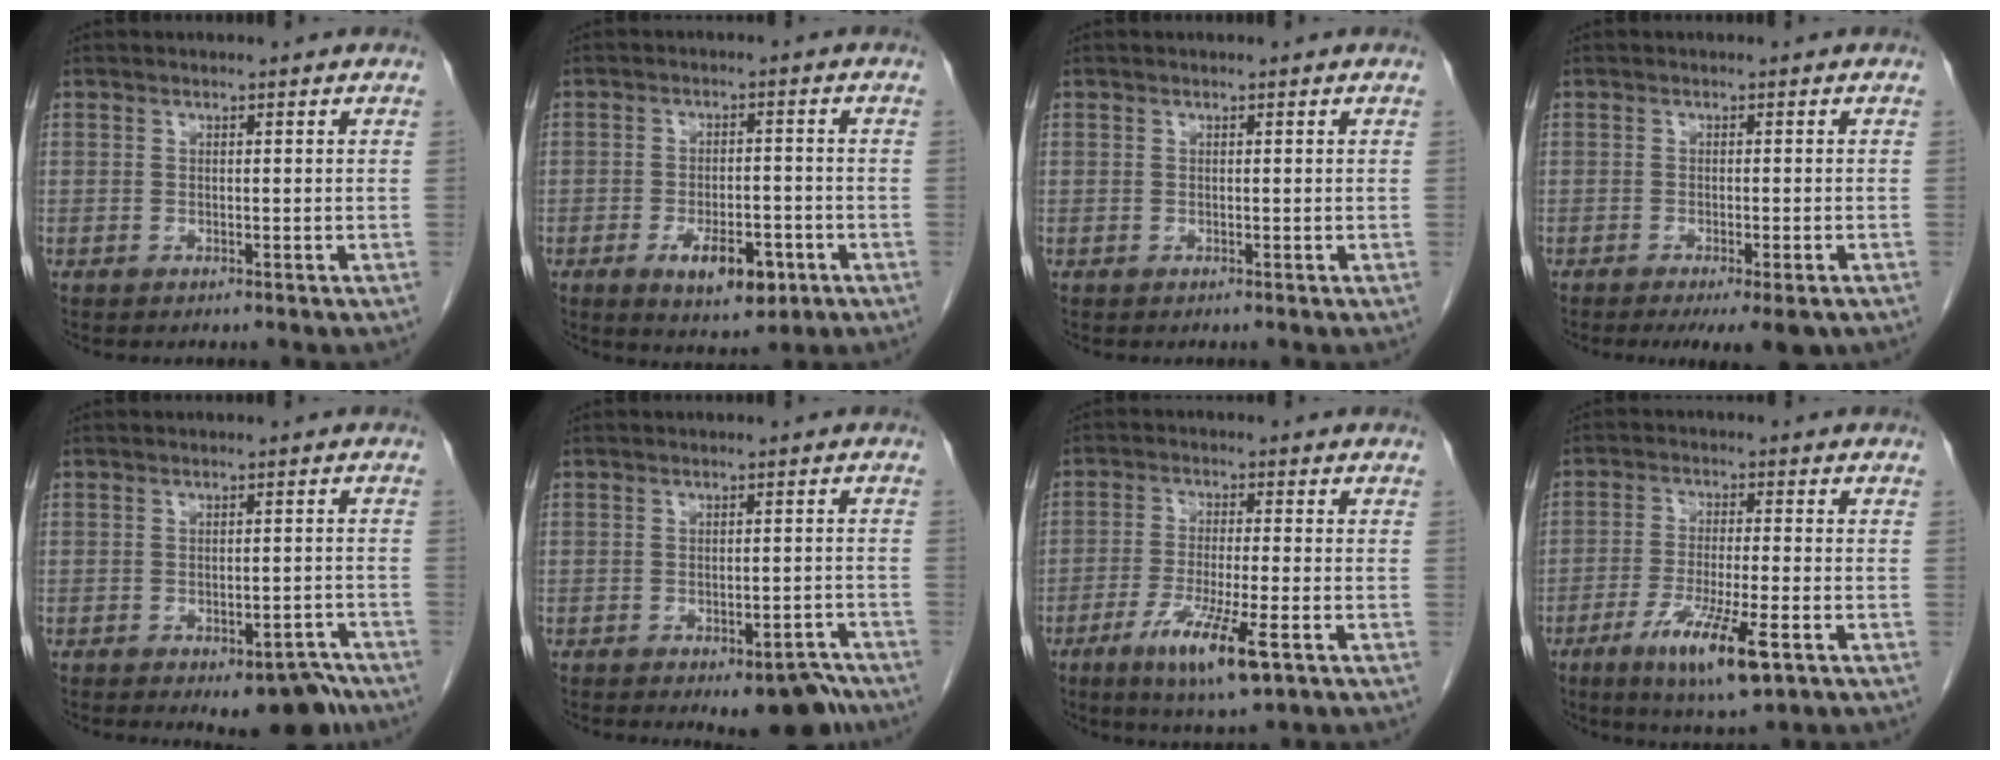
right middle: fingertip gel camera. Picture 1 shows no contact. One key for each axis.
{"total": 7.8, "fx": -3.6, "fy": 3.3, "fz": 6.1, "tx": -0.094, "ty": -0.004, "tz": -0.047}
{"total": 0.0}
{"total": 7.0, "fx": -5.0, "fy": 1.4, "fz": 4.7, "tx": -0.052, "ty": -0.013, "tz": -0.070}
{"total": 7.4, "fx": -5.3, "fy": 3.1, "fz": 4.2, "tx": -0.035, "ty": 0.015, "tz": -0.065}
{"total": 7.3, "fx": -5.3, "fy": 2.8, "fz": 4.1, "tx": -0.035, "ty": 0.014, "tz": -0.066}
{"total": 9.5, "fx": -4.7, "fy": 0.8, "fz": 8.2, "tx": -0.152, "ty": -0.024, "tz": -0.076}
{"total": 10.2, "fx": -5.1, "fy": 1.2, "fz": 8.8, "tx": -0.161, "ty": -0.024, "tz": -0.081}